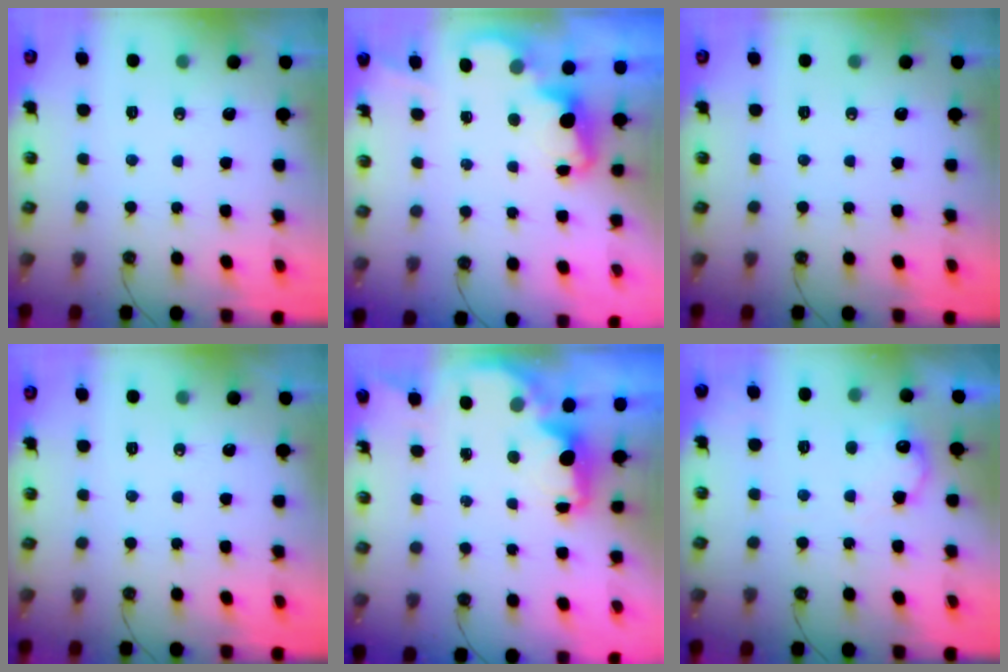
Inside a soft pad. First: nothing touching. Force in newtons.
{"total": 2.4, "press": 2.4, "slide": 0.5}
{"total": 0.0}
{"total": 0.0}
{"total": 2.1, "press": 2.0, "slide": 0.6}
{"total": 9.7, "press": 9.7, "slide": 0.4}